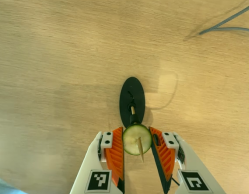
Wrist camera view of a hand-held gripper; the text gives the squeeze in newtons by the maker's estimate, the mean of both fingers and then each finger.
{"total": 10.8, "left": 11.1, "right": 10.6}